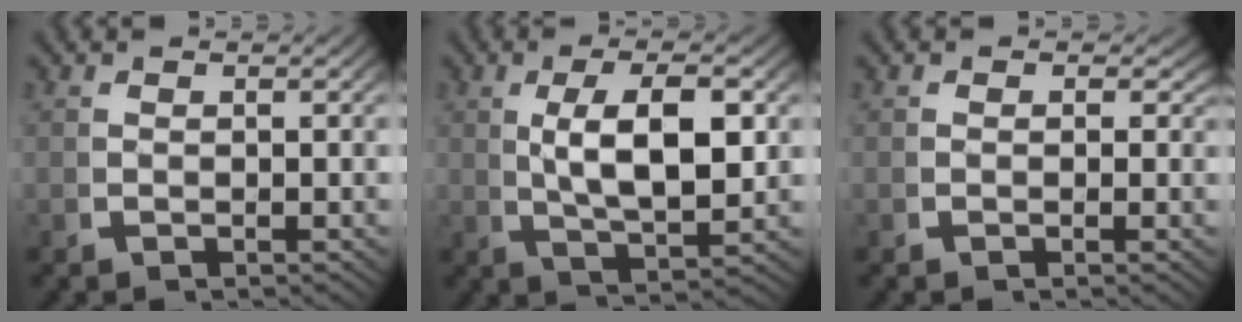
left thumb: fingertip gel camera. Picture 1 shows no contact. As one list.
[{"total": 6.9, "force": [0.6, 3.0, 6.2], "torque": [-0.109, -0.002, 0.013]}, {"total": 1.1, "force": [0.3, 1.1, 0.3], "torque": [-0.004, -0.006, -0.001]}]